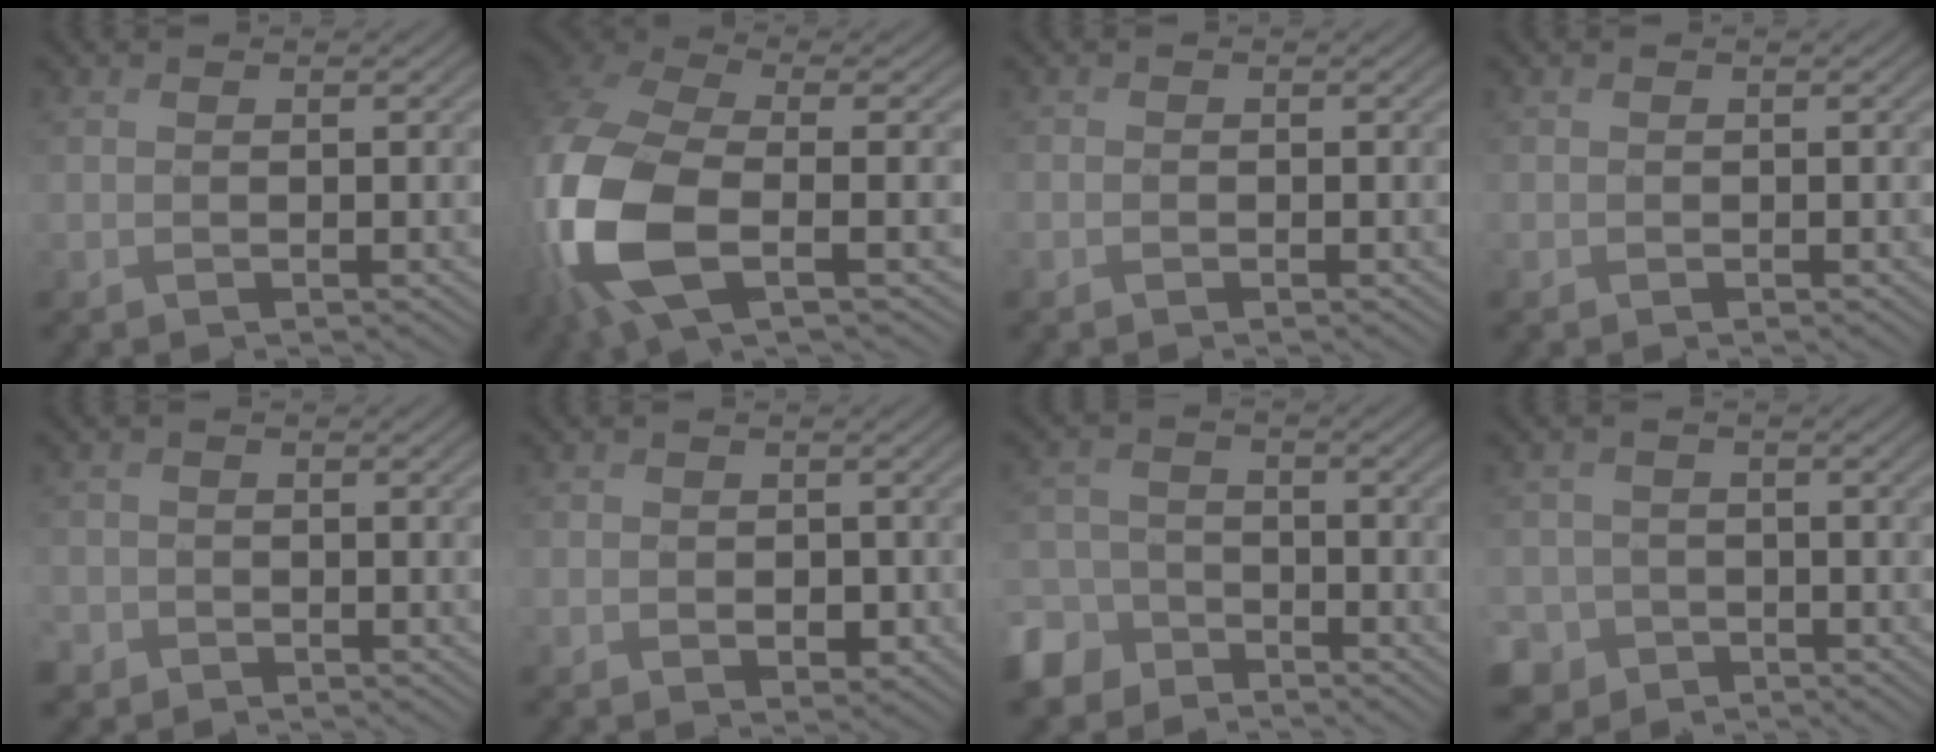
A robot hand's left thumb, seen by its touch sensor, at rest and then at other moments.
{"total": 14.9, "force": [-3.5, 7.1, 12.7], "torque": [-0.348, -0.034, -0.061]}
{"total": 0.0}
{"total": 0.0}
{"total": 2.5, "force": [-1.4, 2.1, 0.2], "torque": [-0.008, -0.006, -0.033]}
{"total": 2.4, "force": [-0.2, 2.1, 1.1], "torque": [-0.015, -0.007, 0.002]}
{"total": 6.6, "force": [-4.7, 4.1, 2.0], "torque": [-0.055, -0.007, -0.110]}
{"total": 5.5, "force": [-2.5, 4.8, 0.8], "torque": [-0.031, -0.012, -0.063]}